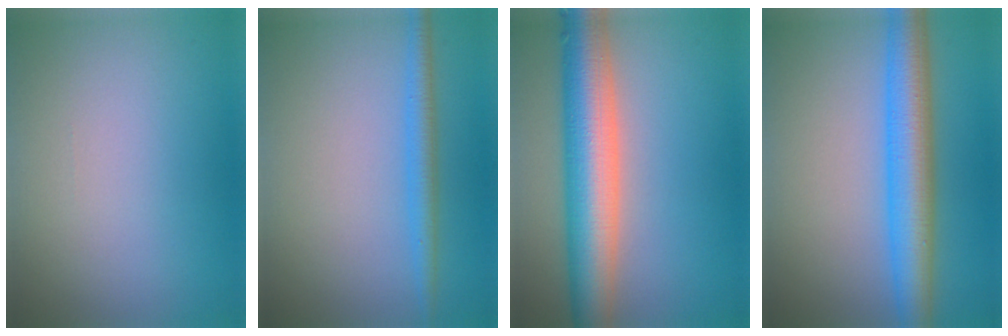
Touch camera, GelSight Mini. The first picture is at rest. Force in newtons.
{"total": 2.4, "press": 2.4, "slide": 0.2}
{"total": 8.8, "press": 8.8, "slide": 0.1}
{"total": 6.7, "press": 6.7, "slide": 0.1}